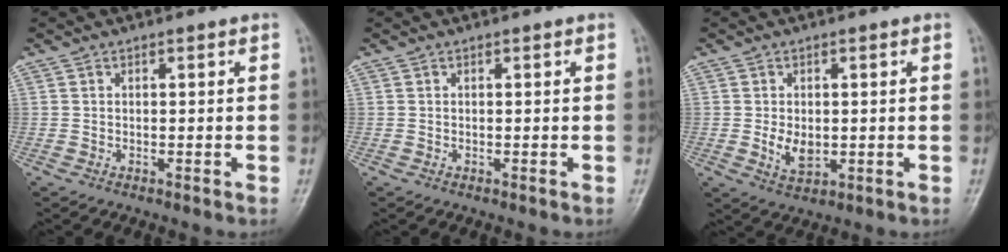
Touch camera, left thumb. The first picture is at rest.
{"total": 0.0}
{"total": 4.7, "force": [-0.3, 3.0, 3.6], "torque": [-0.054, -0.008, 0.004]}